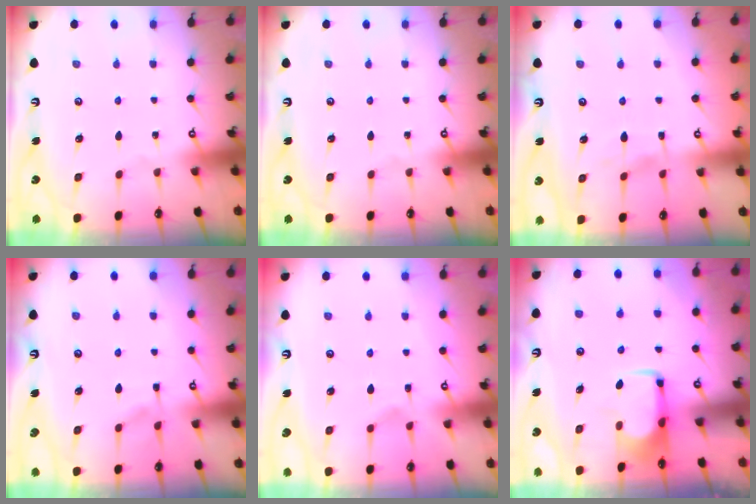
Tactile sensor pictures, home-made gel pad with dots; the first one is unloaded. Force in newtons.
{"total": 0.0}
{"total": 0.9, "press": 0.6, "slide": 0.7}
{"total": 3.9, "press": 3.9, "slide": 0.6}
{"total": 2.4, "press": 2.0, "slide": 1.2}
{"total": 2.0, "press": 2.0, "slide": 0.4}